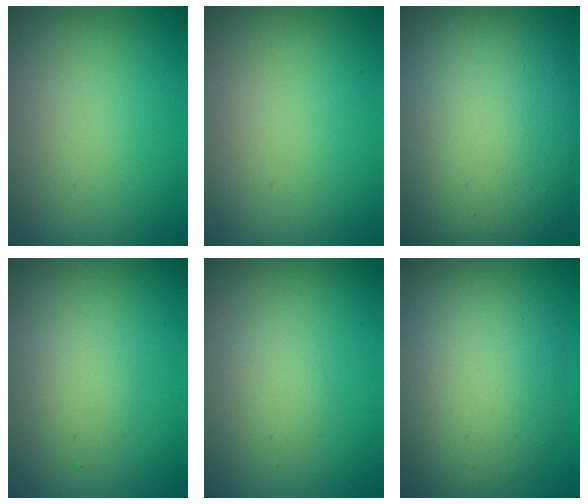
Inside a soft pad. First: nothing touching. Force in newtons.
{"total": 0.0}
{"total": 15.3, "press": 15.3, "slide": 1.2}
{"total": 1.6, "press": 1.6, "slide": 0.1}
{"total": 1.5, "press": 1.5, "slide": 0.1}
{"total": 7.0, "press": 7.0, "slide": 0.3}